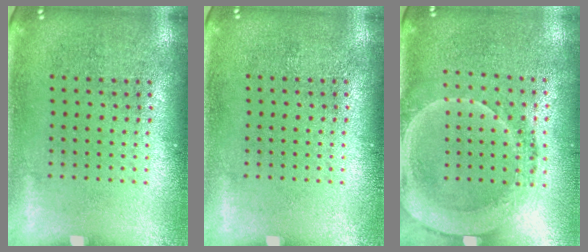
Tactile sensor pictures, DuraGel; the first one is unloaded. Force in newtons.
{"total": 0.0}
{"total": 1.7, "press": 1.6, "slide": 0.7}